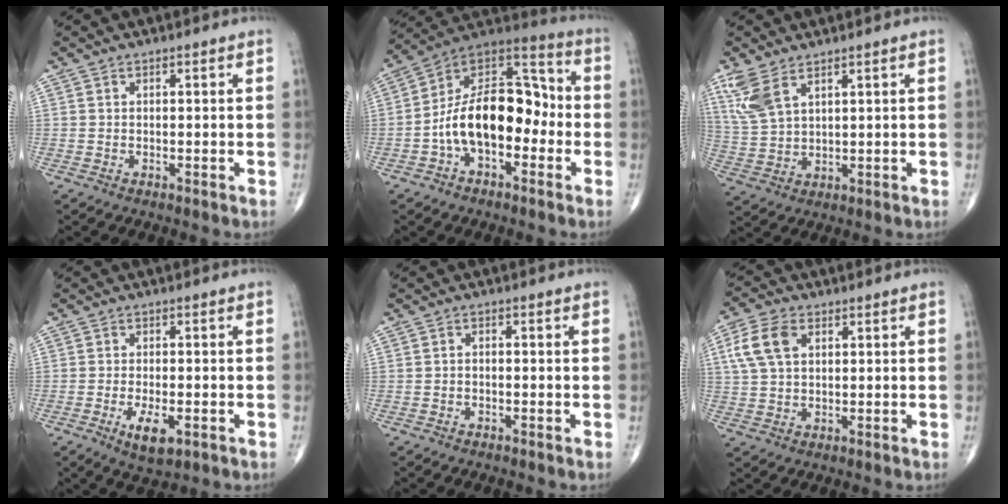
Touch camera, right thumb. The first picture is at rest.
{"total": 18.0, "force": [-3.3, 10.4, 14.3], "torque": [-0.214, 0.057, -0.066]}
{"total": 7.3, "force": [4.4, 3.1, 4.9], "torque": [-0.114, -0.009, 0.102]}
{"total": 5.5, "force": [-2.1, 2.2, 4.6], "torque": [-0.081, -0.005, -0.030]}
{"total": 0.8, "force": [-0.5, 0.4, 0.5], "torque": [-0.007, 0.005, -0.011]}
{"total": 7.8, "force": [2.5, 4.8, 5.6], "torque": [-0.121, 0.009, 0.048]}